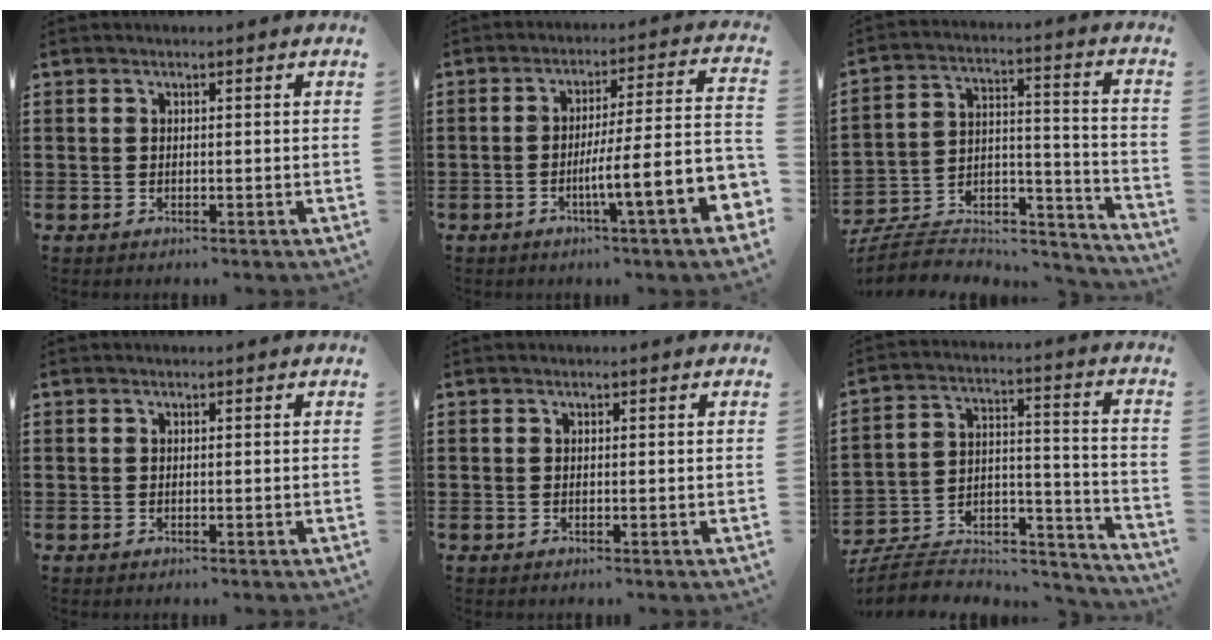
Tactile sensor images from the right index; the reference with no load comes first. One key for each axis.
{"total": 9.6, "fx": -3.4, "fy": 0.4, "fz": 9.0, "tx": -0.147, "ty": -0.029, "tz": -0.066}
{"total": 6.4, "fx": -5.5, "fy": 2.6, "fz": 2.0, "tx": -0.041, "ty": 0.004, "tz": -0.110}
{"total": 0.0}
{"total": 0.0}
{"total": 6.8, "fx": -5.9, "fy": 2.7, "fz": 2.3, "tx": -0.044, "ty": 0.008, "tz": -0.115}